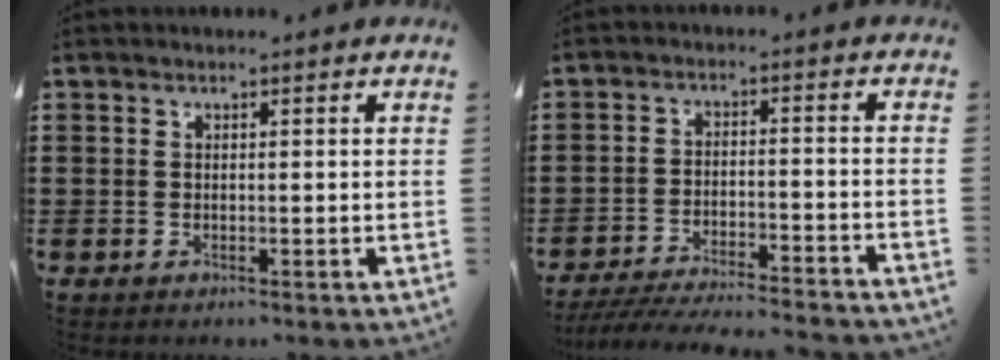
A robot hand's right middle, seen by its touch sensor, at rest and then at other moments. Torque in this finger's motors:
{"motor_torque": [0.23, -0.03, 0.15, 0.13]}